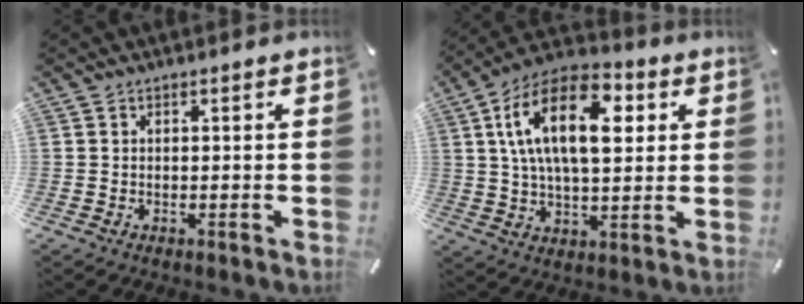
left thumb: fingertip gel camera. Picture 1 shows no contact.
{"total": 18.5, "force": [5.5, 10.2, 14.5], "torque": [-0.272, 0.002, 0.087]}